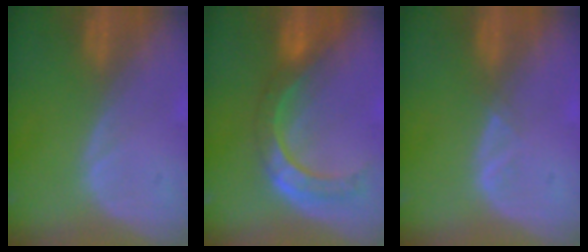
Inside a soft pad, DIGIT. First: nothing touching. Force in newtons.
{"total": 8.5, "press": 7.2, "slide": 4.6}
{"total": 1.0, "press": 0.9, "slide": 0.5}